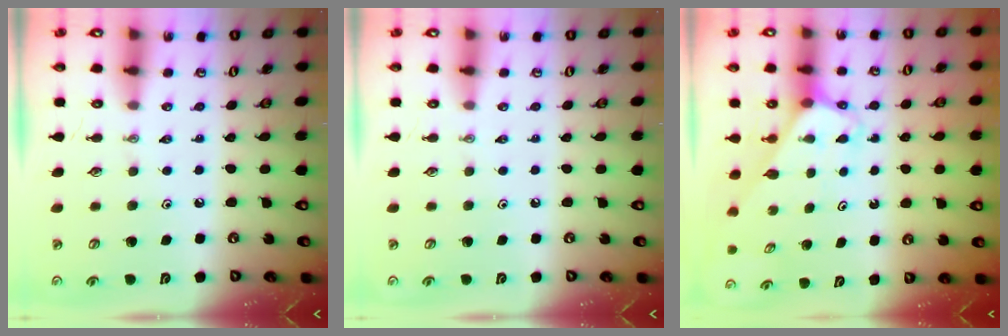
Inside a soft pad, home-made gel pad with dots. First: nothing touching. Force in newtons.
{"total": 0.0}
{"total": 3.1, "press": 3.1, "slide": 0.2}